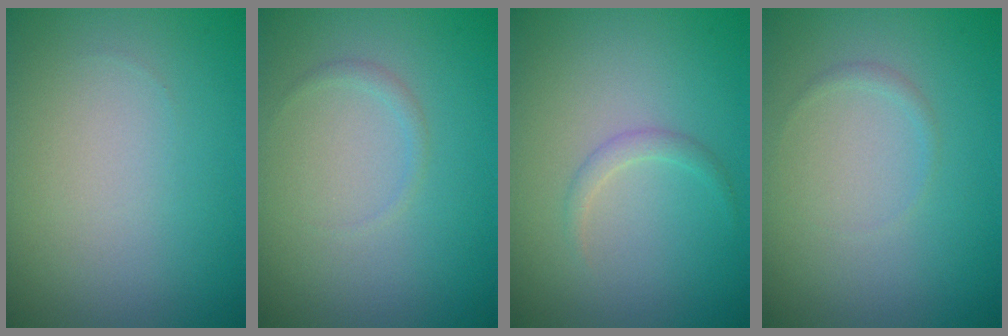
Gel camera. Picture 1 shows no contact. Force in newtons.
{"total": 0.7, "press": 0.7, "slide": 0.1}
{"total": 1.0, "press": 1.0, "slide": 0.1}
{"total": 0.6, "press": 0.6, "slide": 0.0}